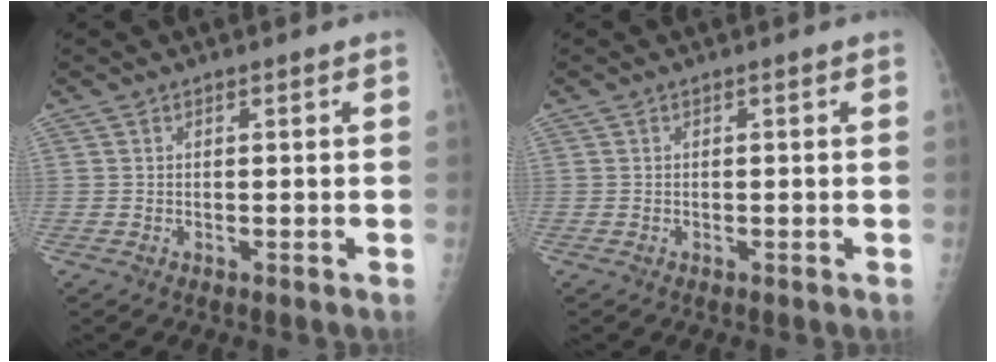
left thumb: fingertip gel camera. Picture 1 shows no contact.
{"total": 0.0}